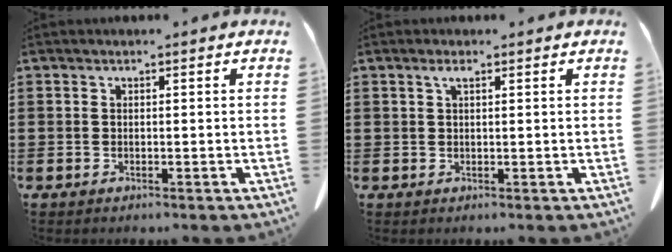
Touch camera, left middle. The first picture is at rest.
{"total": 1.5, "force": [0.8, 0.4, 1.2], "torque": [-0.026, 0.002, 0.014]}